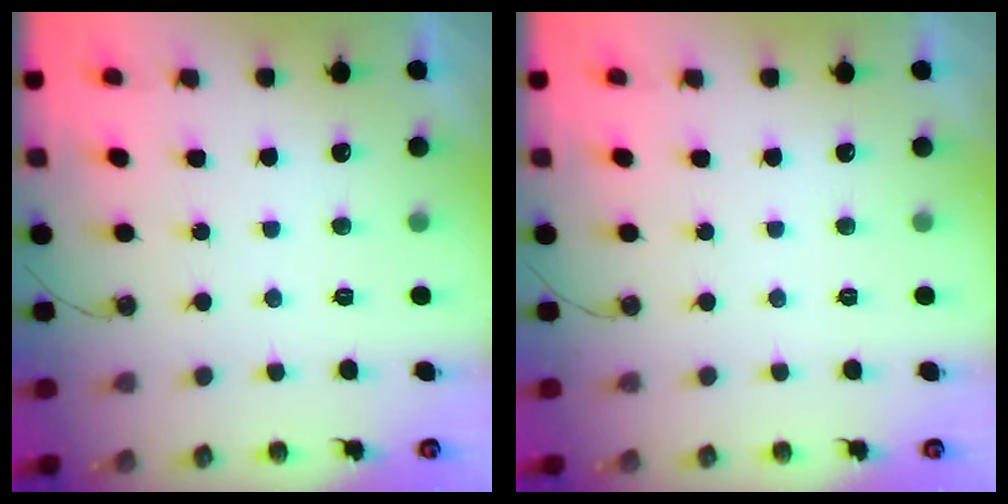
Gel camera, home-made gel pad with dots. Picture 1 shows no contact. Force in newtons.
{"total": 0.0}